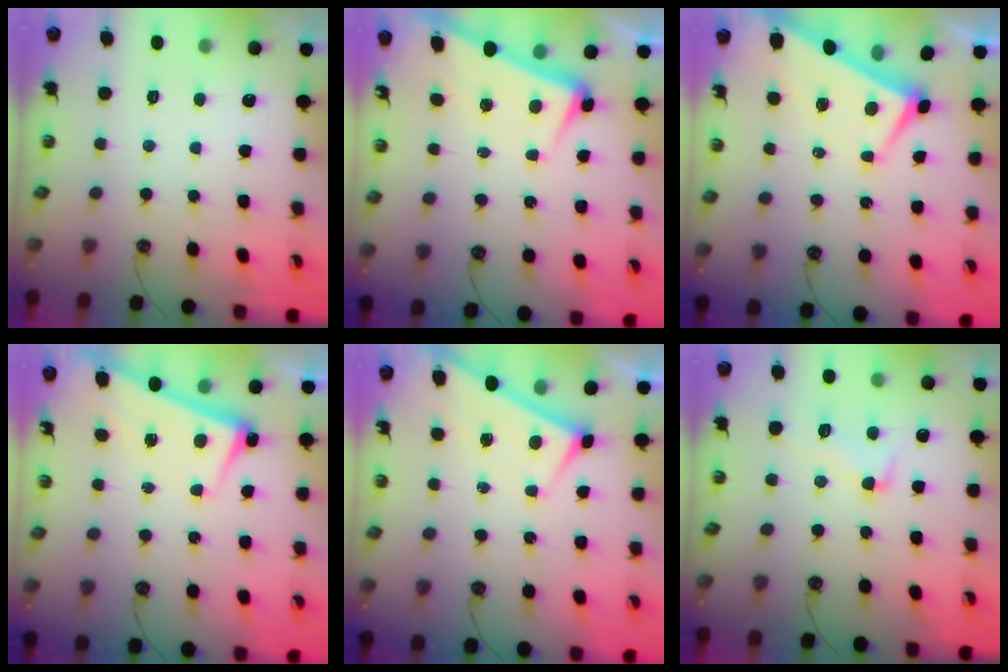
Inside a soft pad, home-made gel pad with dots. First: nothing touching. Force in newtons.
{"total": 3.0, "press": 2.8, "slide": 1.0}
{"total": 0.9, "press": 0.6, "slide": 0.8}
{"total": 2.6, "press": 2.4, "slide": 0.9}
{"total": 1.2, "press": 1.1, "slide": 0.6}
{"total": 2.5, "press": 2.3, "slide": 1.1}